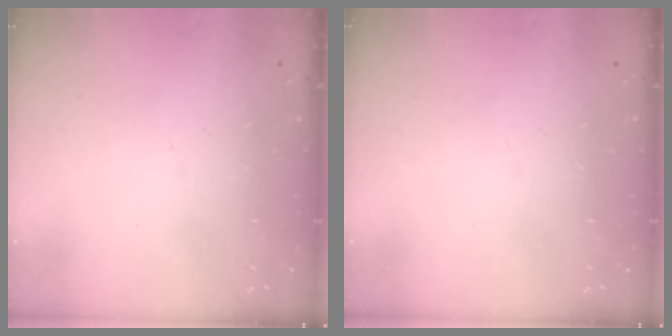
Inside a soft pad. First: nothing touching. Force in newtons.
{"total": 0.0}